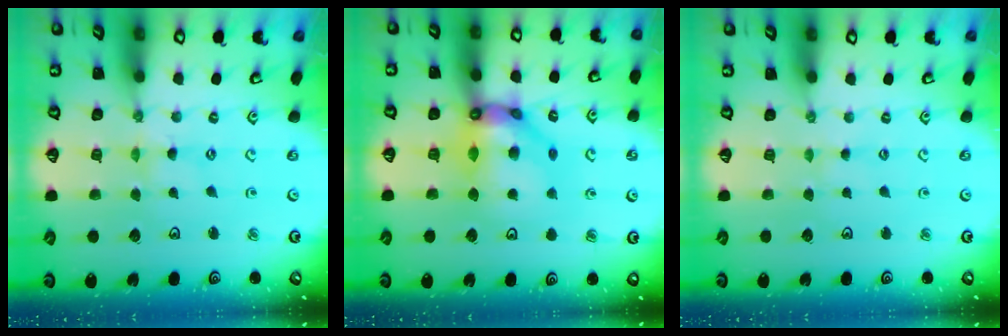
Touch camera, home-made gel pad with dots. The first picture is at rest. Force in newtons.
{"total": 13.9, "press": 13.8, "slide": 1.4}
{"total": 1.7, "press": 1.7, "slide": 0.3}